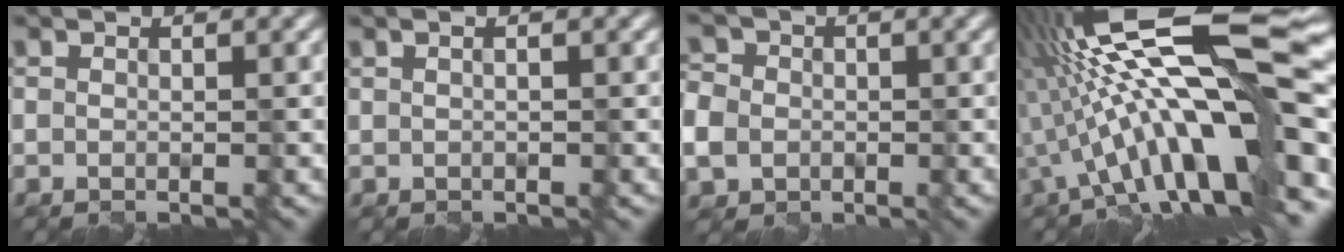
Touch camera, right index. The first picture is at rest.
{"total": 0.7, "force": [0.4, 0.3, 0.5], "torque": [0.003, -0.001, 0.003]}
{"total": 4.9, "force": [-0.8, 4.5, 1.8], "torque": [-0.048, 0.005, -0.034]}
{"total": 17.8, "force": [-0.2, 4.1, 17.3], "torque": [-0.272, 0.039, -0.014]}